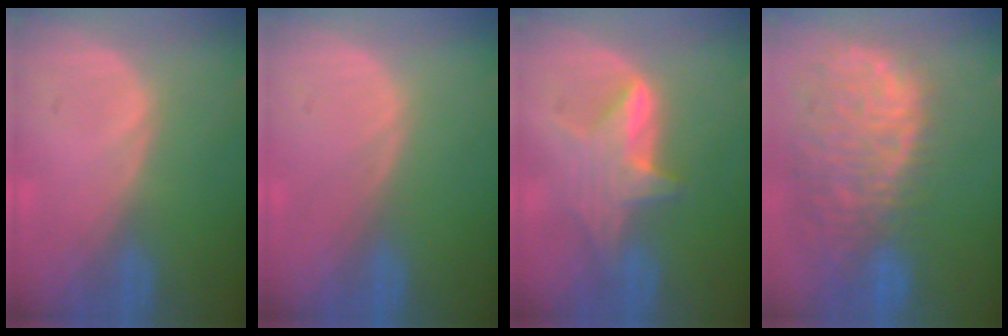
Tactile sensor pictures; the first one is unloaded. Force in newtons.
{"total": 0.0}
{"total": 6.0, "press": 5.8, "slide": 1.7}
{"total": 13.8, "press": 11.3, "slide": 7.9}